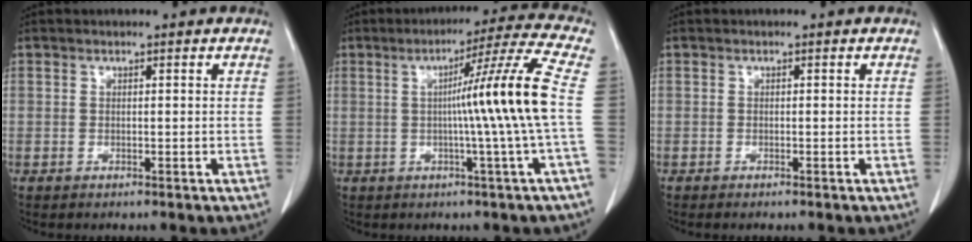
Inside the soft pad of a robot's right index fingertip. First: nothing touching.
{"total": 12.2, "force": [-0.2, -3.3, 11.8], "torque": [-0.172, 0.001, 0.002]}
{"total": 0.7, "force": [-0.6, 0.0, 0.4], "torque": [-0.009, -0.001, -0.009]}